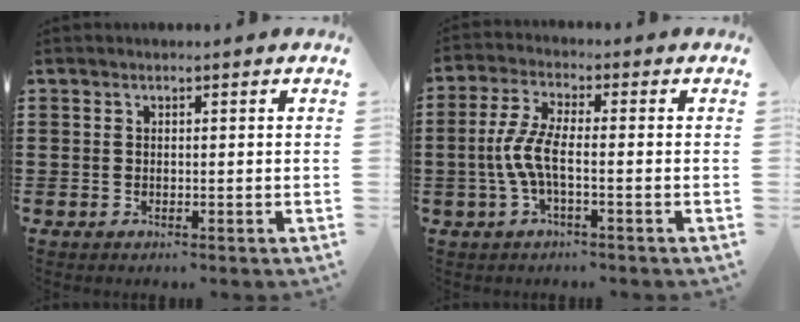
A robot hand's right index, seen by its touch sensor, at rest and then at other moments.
{"total": 6.0, "force": [-1.5, 1.6, 5.6], "torque": [-0.141, -0.013, -0.040]}